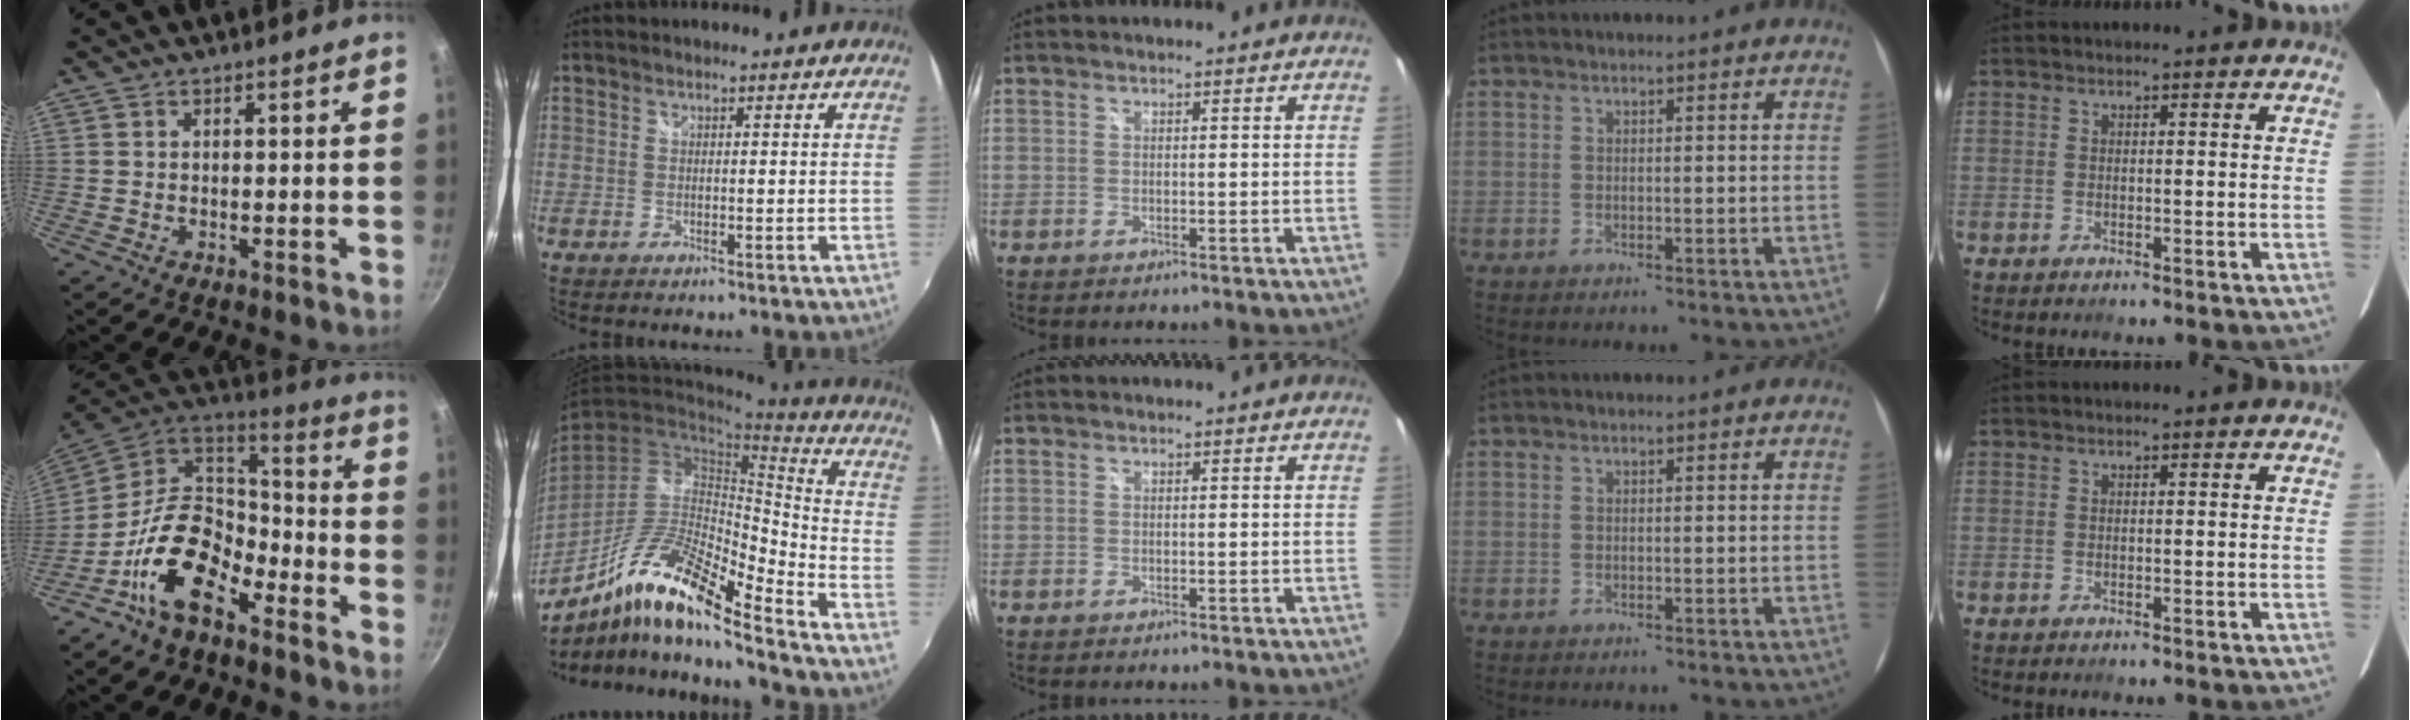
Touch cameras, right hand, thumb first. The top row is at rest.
{"thumb": {"total": 17.6, "force": [-9.4, 10.0, 11.1], "torque": [-0.174, 0.076, -0.188]}, "index": {"total": 16.8, "force": [-11.9, 2.6, 11.6], "torque": [-0.213, -0.001, -0.232]}}